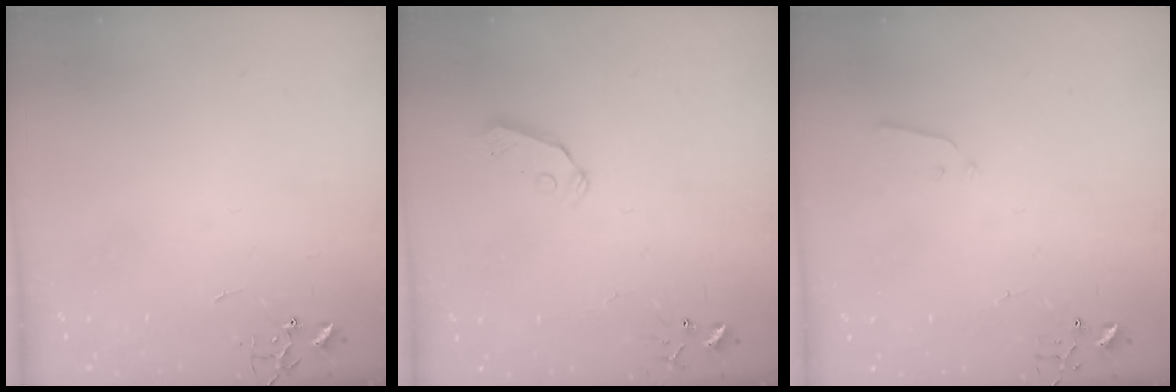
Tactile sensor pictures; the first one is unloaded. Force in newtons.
{"total": 6.4, "press": 6.4, "slide": 0.6}
{"total": 2.2, "press": 2.1, "slide": 0.3}